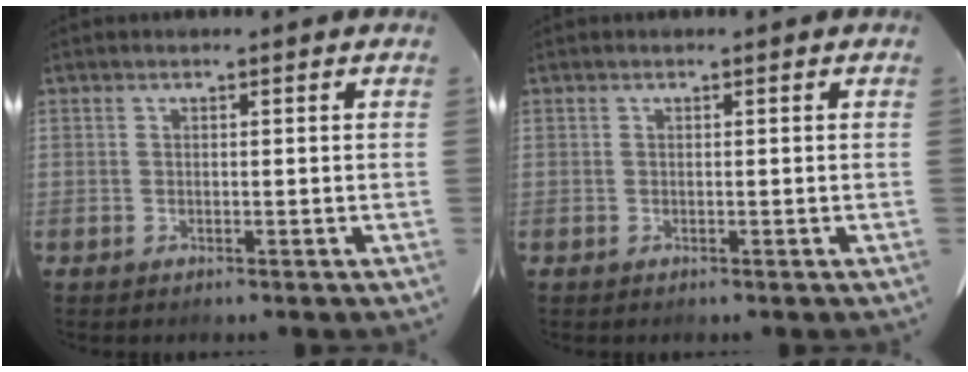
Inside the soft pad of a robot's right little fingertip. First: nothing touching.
{"total": 0.0}